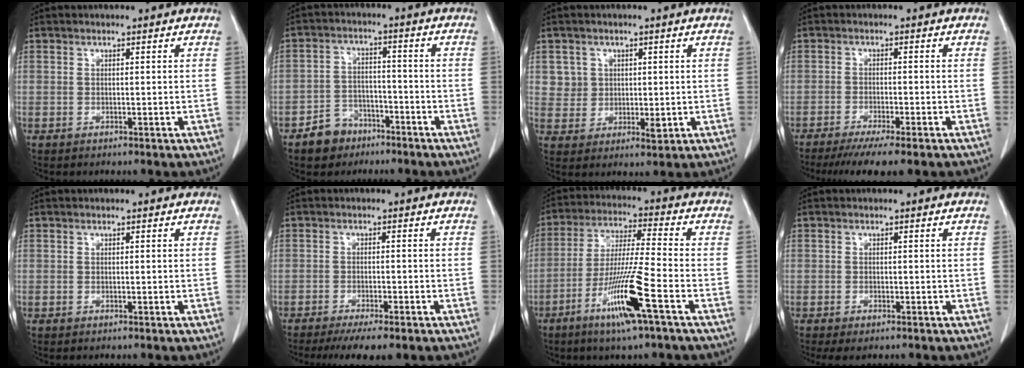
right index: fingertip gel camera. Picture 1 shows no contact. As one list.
[{"total": 6.0, "force": [-3.9, 4.3, 1.1], "torque": [-0.014, 0.017, -0.063]}, {"total": 4.6, "force": [1.5, 4.2, 1.0], "torque": [-0.006, -0.005, 0.030]}, {"total": 8.8, "force": [-6.8, 0.4, 5.7], "torque": [-0.070, -0.018, -0.102]}, {"total": 0.0}, {"total": 7.4, "force": [-5.6, 0.9, 4.9], "torque": [-0.059, -0.014, -0.082]}, {"total": 12.6, "force": [-5.8, -0.6, 11.1], "torque": [-0.219, -0.020, -0.113]}, {"total": 2.0, "force": [-1.3, 0.8, 1.4], "torque": [-0.019, -0.004, -0.016]}]